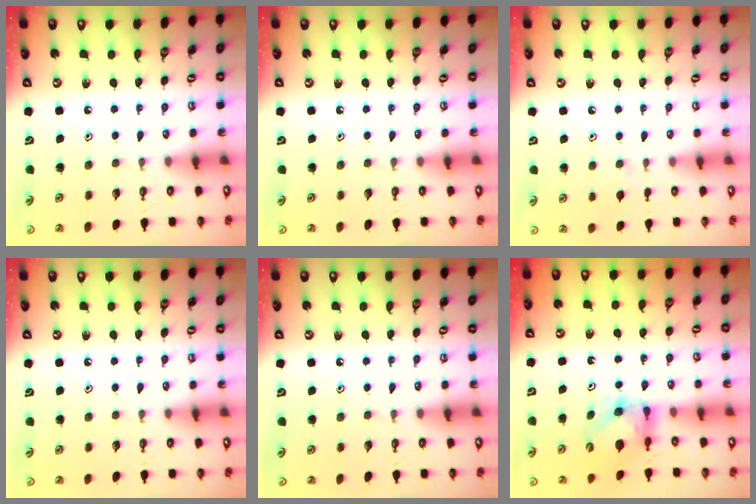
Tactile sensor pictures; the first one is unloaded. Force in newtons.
{"total": 0.0}
{"total": 4.1, "press": 4.1, "slide": 0.6}
{"total": 0.0}
{"total": 0.0}
{"total": 6.3, "press": 6.2, "slide": 0.6}